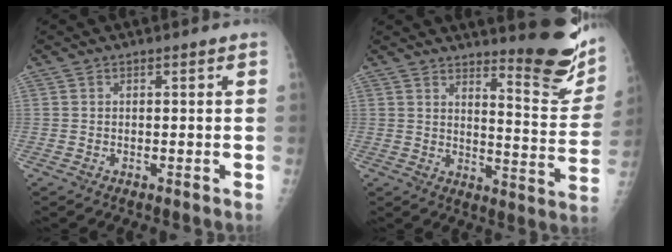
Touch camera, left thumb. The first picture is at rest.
{"total": 14.3, "force": [11.0, 2.5, 8.8], "torque": [-0.091, -0.105, 0.148]}